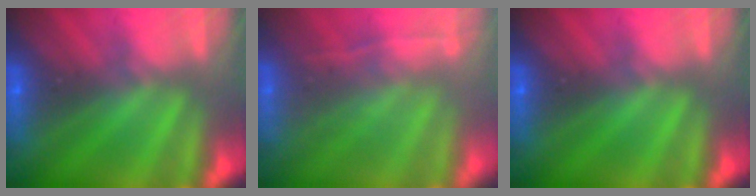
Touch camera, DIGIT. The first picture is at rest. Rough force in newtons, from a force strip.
{"total": 1.9}
{"total": 0.0}